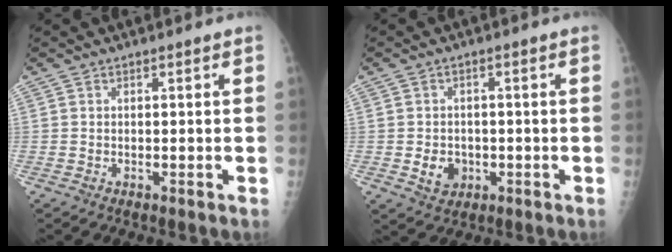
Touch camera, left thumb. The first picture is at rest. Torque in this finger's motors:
{"motor_torque": [0.22, 0.26, 0.22, 0.16, -0.01]}